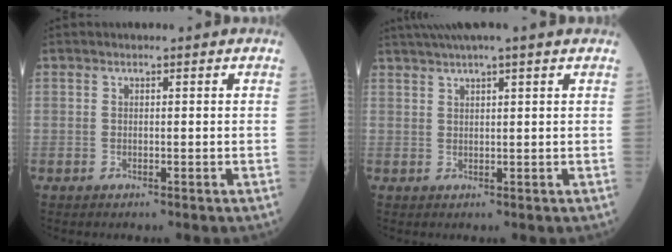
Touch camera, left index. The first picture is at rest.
{"total": 6.6, "force": [5.2, -0.6, 4.0], "torque": [-0.065, 0.034, 0.077]}